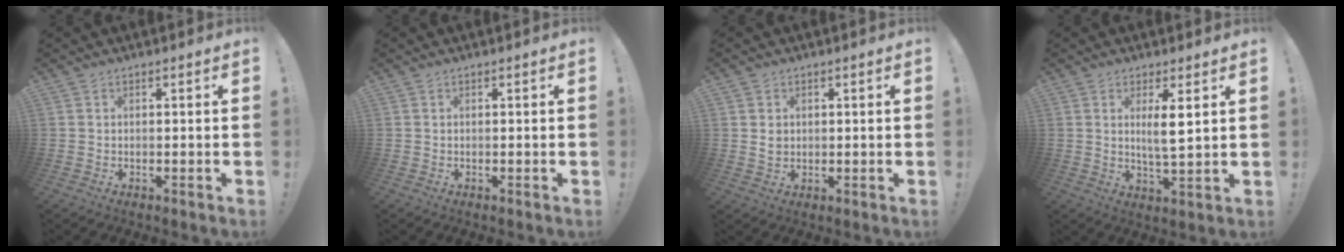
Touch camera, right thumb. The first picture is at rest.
{"total": 0.0}
{"total": 2.4, "force": [0.7, 2.1, 0.9], "torque": [-0.011, 0.001, 0.013]}
{"total": 6.2, "force": [2.1, 1.0, 5.7], "torque": [-0.099, -0.008, 0.032]}